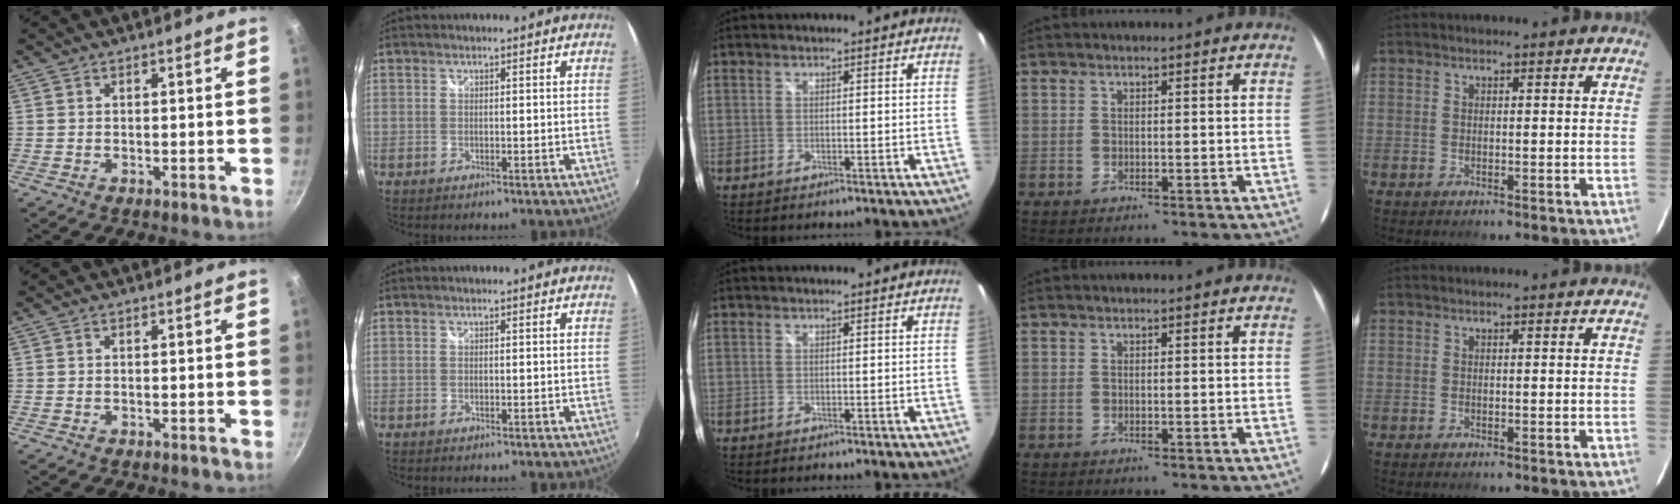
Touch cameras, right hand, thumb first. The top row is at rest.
{}